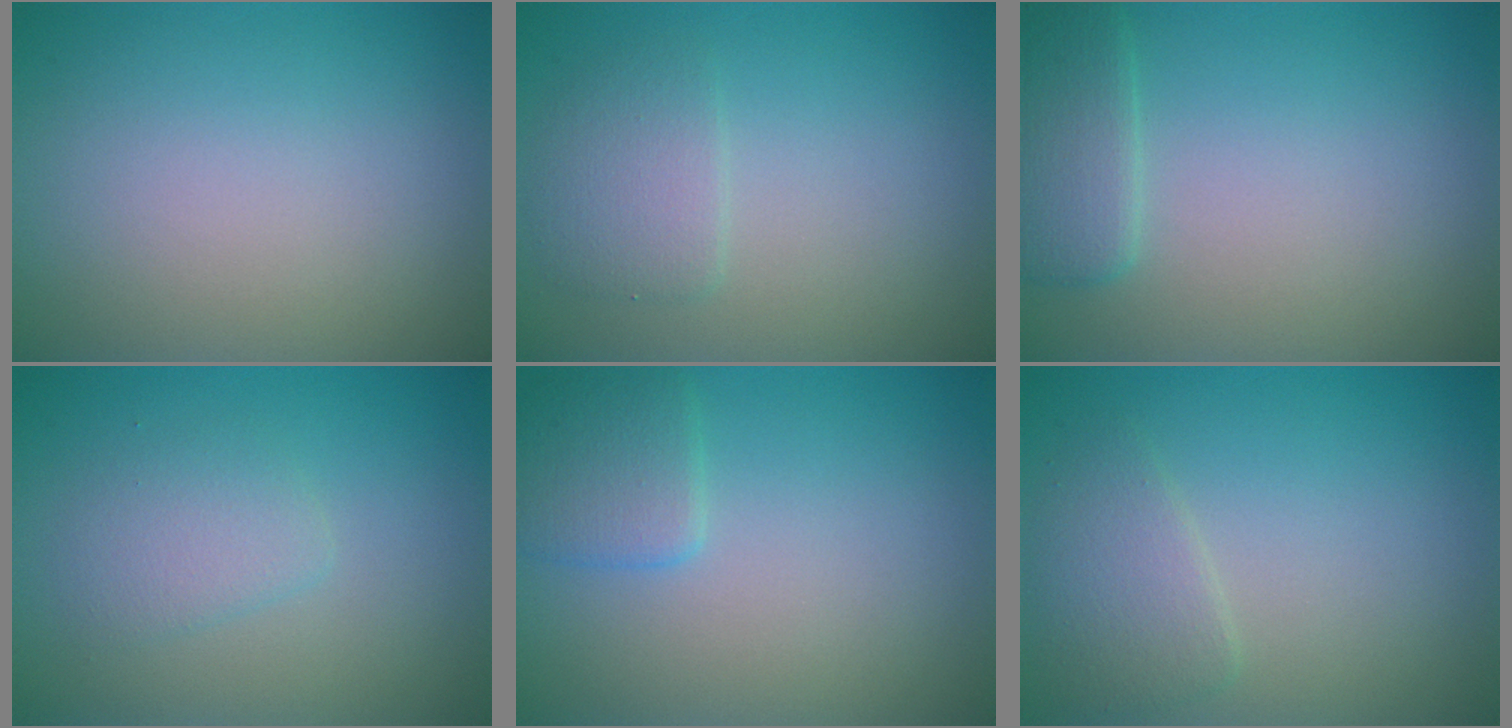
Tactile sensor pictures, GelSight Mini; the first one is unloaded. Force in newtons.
{"total": 2.3, "press": 2.3, "slide": 0.3}
{"total": 2.9, "press": 2.8, "slide": 0.2}
{"total": 2.1, "press": 2.1, "slide": 0.1}
{"total": 2.3, "press": 2.3, "slide": 0.1}
{"total": 2.4, "press": 2.4, "slide": 0.0}